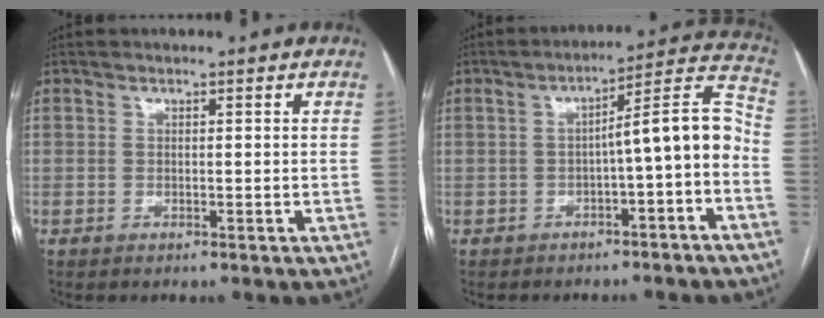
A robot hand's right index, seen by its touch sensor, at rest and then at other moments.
{"total": 9.6, "force": [-2.3, 1.0, 9.3], "torque": [-0.120, 0.042, -0.034]}